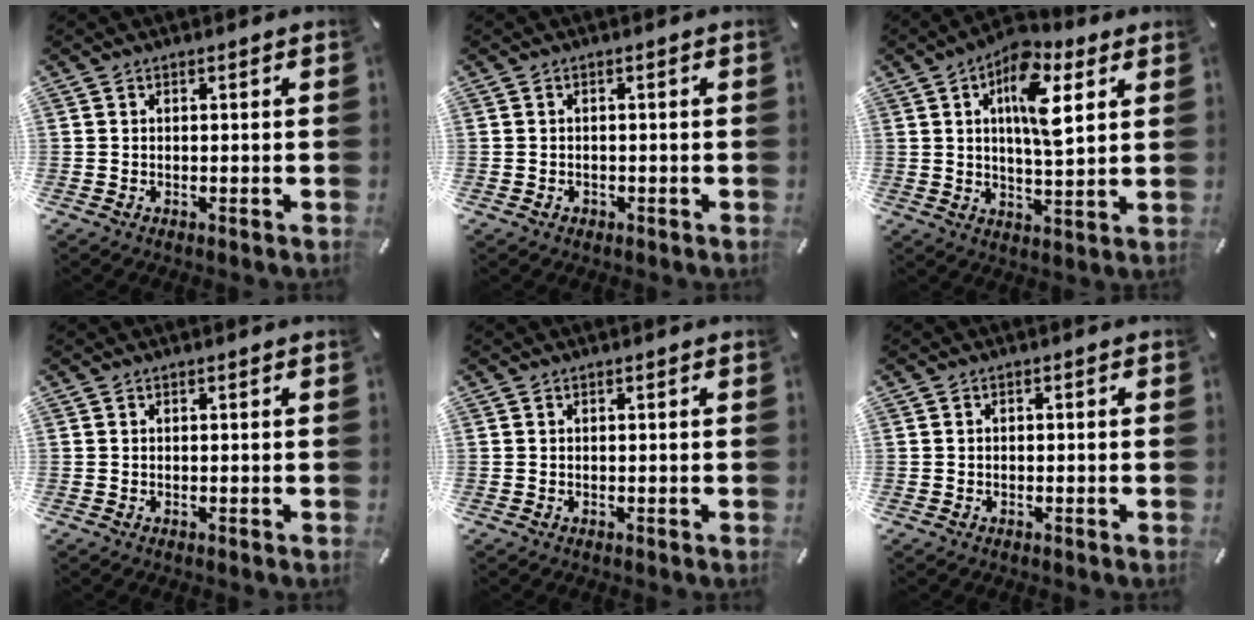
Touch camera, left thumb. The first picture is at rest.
{"total": 1.0, "force": [-0.5, 0.8, 0.3], "torque": [-0.008, 0.003, -0.013]}
{"total": 12.9, "force": [5.3, 5.4, 10.4], "torque": [-0.166, -0.011, 0.087]}
{"total": 0.0}
{"total": 0.0}
{"total": 0.9, "force": [-0.5, 0.5, 0.4], "torque": [-0.009, 0.003, -0.012]}